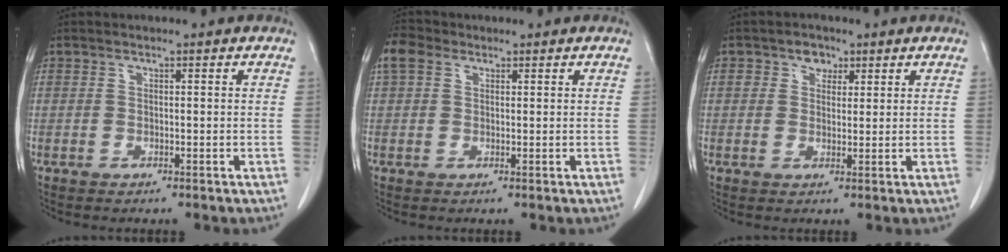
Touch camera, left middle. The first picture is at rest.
{"total": 3.6, "force": [1.8, 2.5, 1.9], "torque": [-0.051, 0.023, 0.037]}
{"total": 2.8, "force": [1.4, 2.1, 1.2], "torque": [-0.019, 0.008, 0.023]}